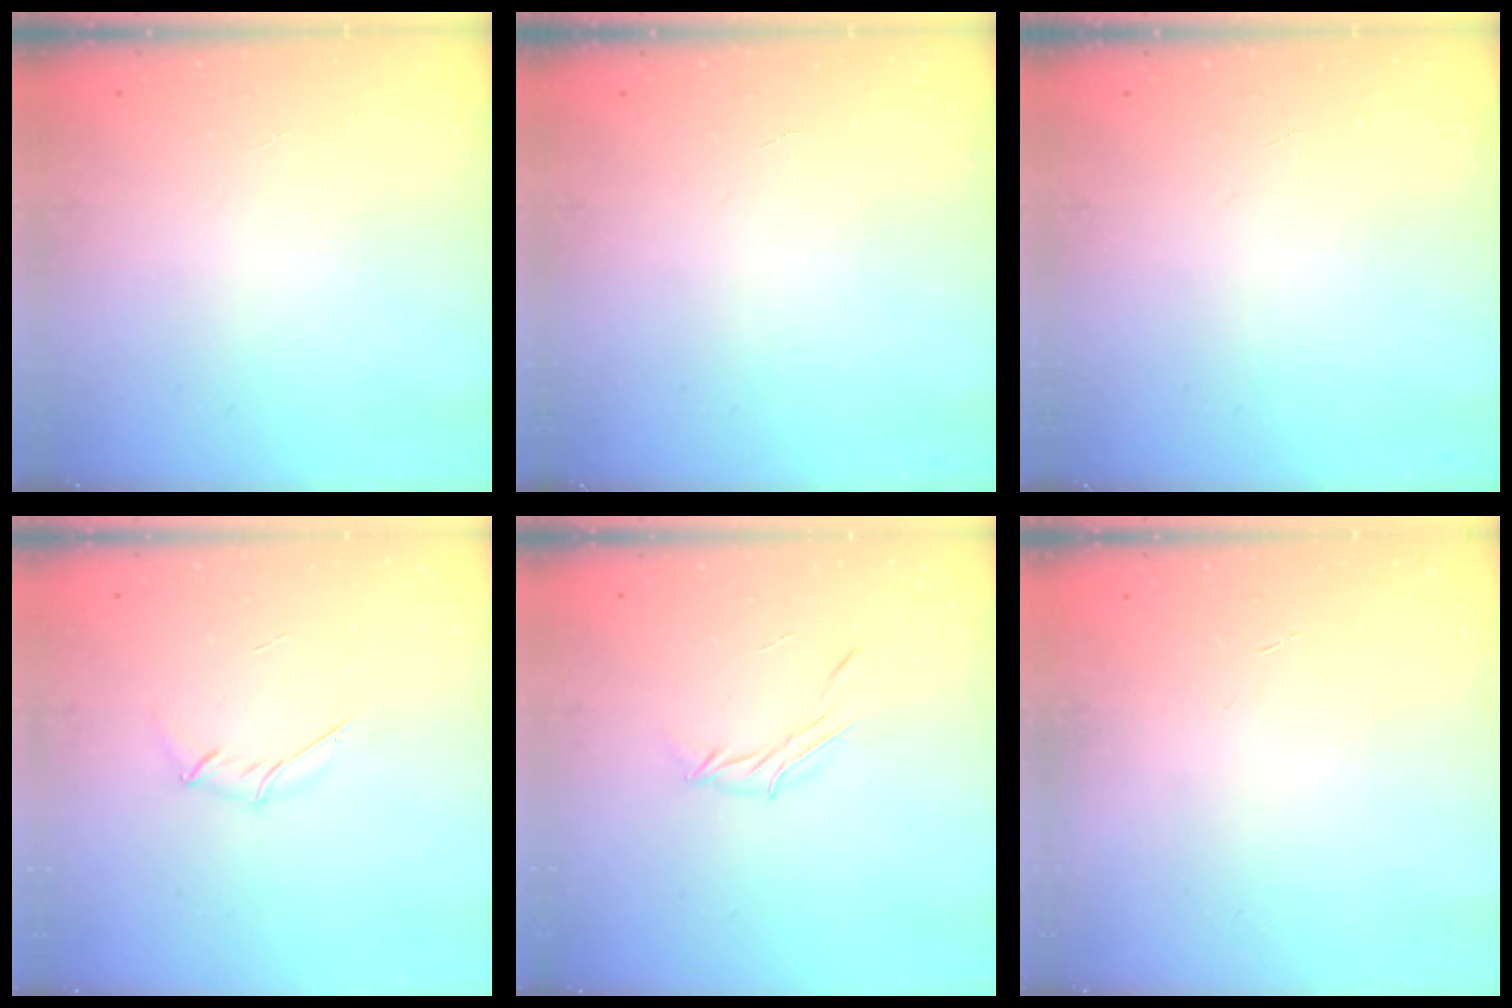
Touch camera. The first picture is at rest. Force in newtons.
{"total": 0.0}
{"total": 0.0}
{"total": 4.5, "press": 4.3, "slide": 1.1}
{"total": 4.5, "press": 4.3, "slide": 1.1}
{"total": 0.0}